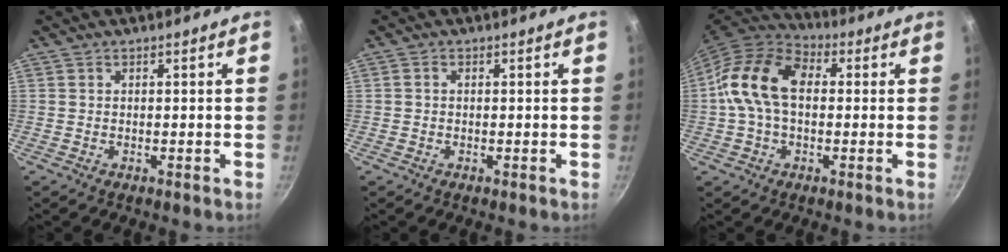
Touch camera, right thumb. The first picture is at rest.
{"total": 0.6, "force": [0.0, 0.5, 0.4], "torque": [-0.008, 0.005, 0.000]}
{"total": 14.6, "force": [1.0, 9.7, 10.8], "torque": [-0.177, 0.031, -0.004]}